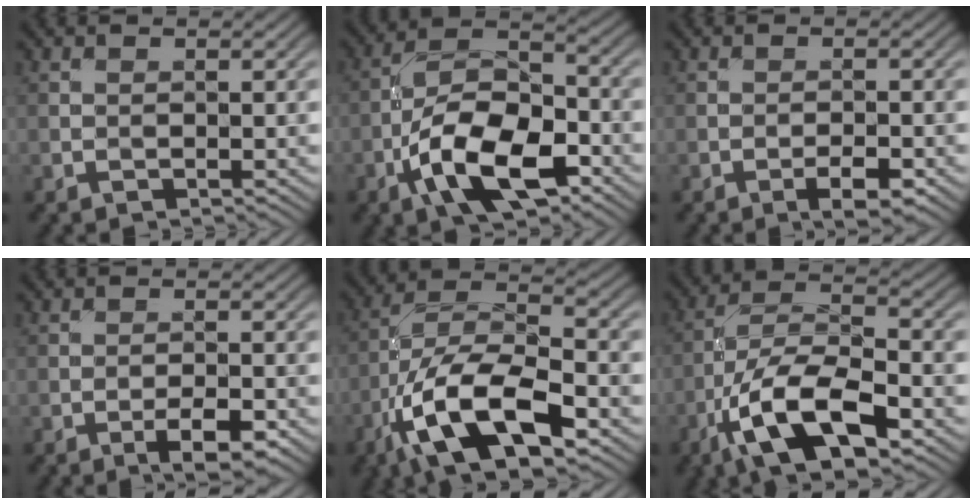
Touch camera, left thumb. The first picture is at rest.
{"total": 12.3, "force": [-5.4, 5.9, 9.4], "torque": [-0.180, 0.001, -0.113]}
{"total": 3.0, "force": [-1.7, 0.8, 2.4], "torque": [-0.040, 0.002, -0.027]}
{"total": 4.1, "force": [-2.2, 1.0, 3.2], "torque": [-0.054, 0.004, -0.033]}
{"total": 15.2, "force": [-7.2, 6.2, 11.9], "torque": [-0.225, -0.010, -0.146]}
{"total": 13.4, "force": [-6.5, 5.1, 10.5], "torque": [-0.203, -0.004, -0.132]}